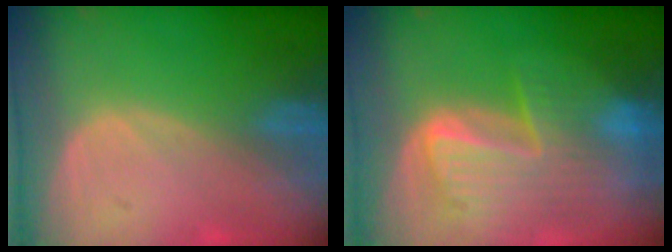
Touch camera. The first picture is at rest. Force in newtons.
{"total": 9.8, "press": 8.4, "slide": 4.9}